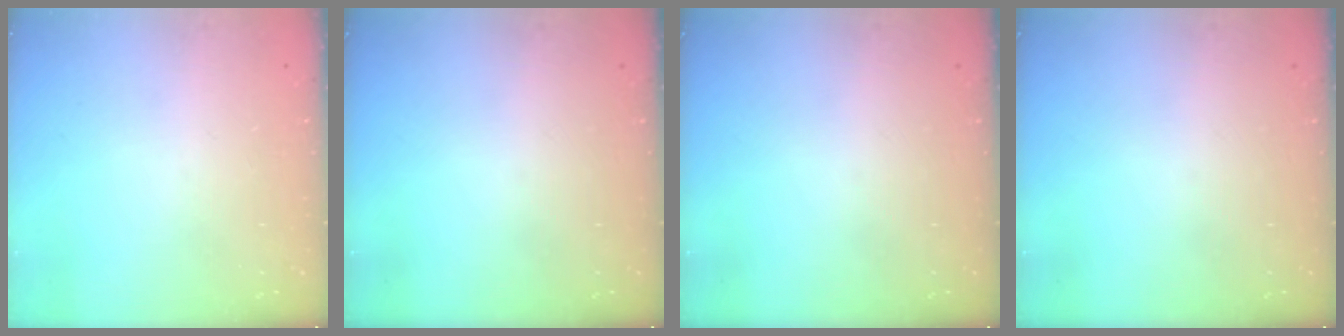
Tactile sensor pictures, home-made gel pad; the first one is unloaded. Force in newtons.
{"total": 0.0}
{"total": 0.0}
{"total": 0.0}